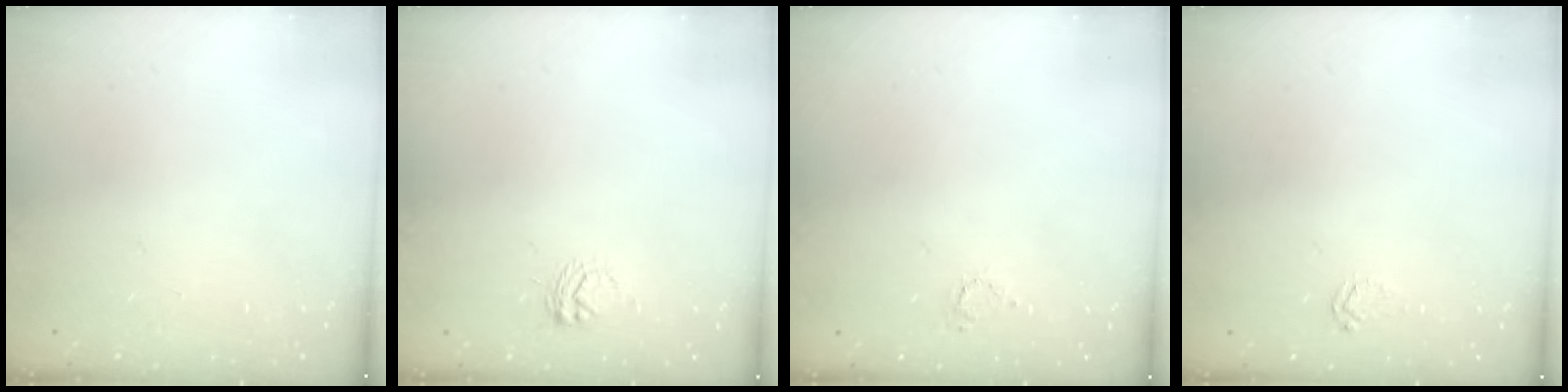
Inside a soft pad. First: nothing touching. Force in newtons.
{"total": 5.0, "press": 5.0, "slide": 0.6}
{"total": 2.5, "press": 2.5, "slide": 0.3}
{"total": 2.9, "press": 2.9, "slide": 0.3}